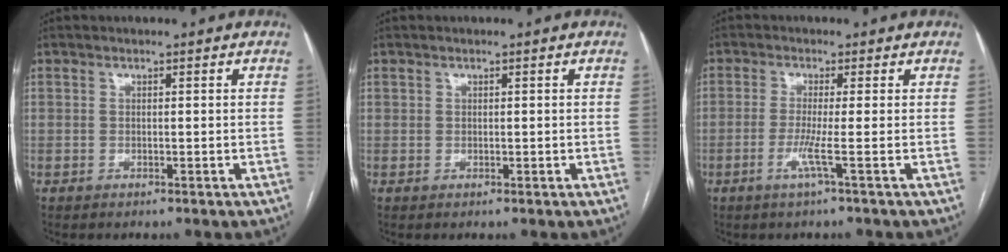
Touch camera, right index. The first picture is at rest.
{"total": 0.5, "force": [0.2, 0.4, 0.2], "torque": [-0.001, 0.000, 0.003]}
{"total": 3.2, "force": [-1.2, -1.0, 2.8], "torque": [-0.062, -0.008, -0.027]}